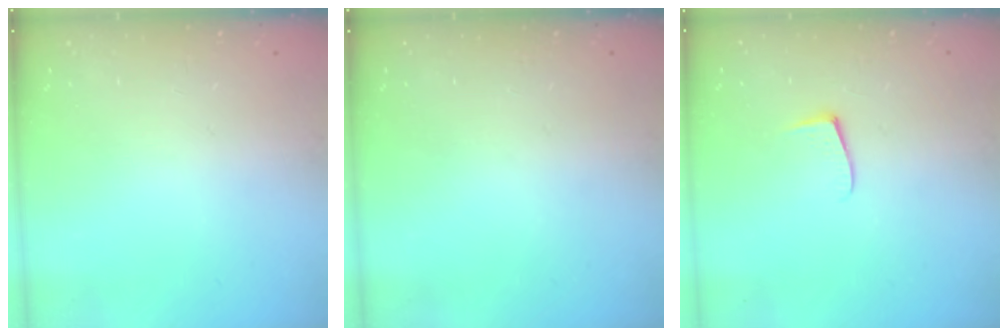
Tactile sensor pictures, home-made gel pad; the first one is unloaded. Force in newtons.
{"total": 0.0}
{"total": 4.7, "press": 4.6, "slide": 0.5}